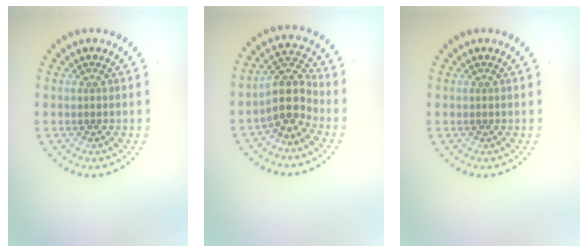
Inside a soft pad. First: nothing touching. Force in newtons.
{"total": 3.8, "press": 3.1, "slide": 2.3}
{"total": 0.0}